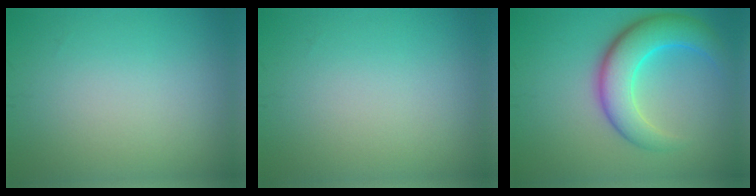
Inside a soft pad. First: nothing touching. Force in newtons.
{"total": 0.0}
{"total": 6.6, "press": 6.6, "slide": 0.3}